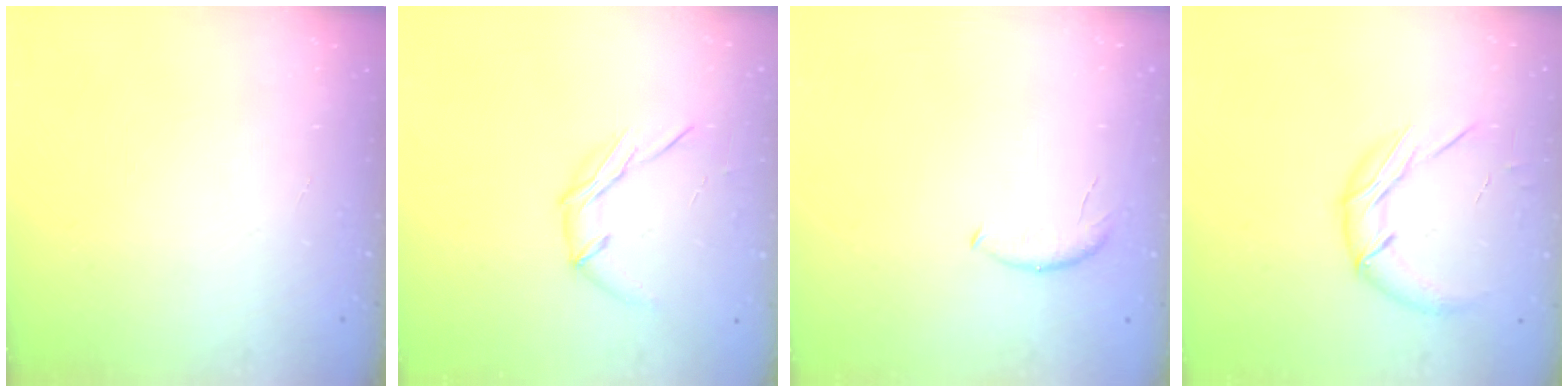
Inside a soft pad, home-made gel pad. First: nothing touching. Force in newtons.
{"total": 7.4, "press": 7.3, "slide": 0.8}
{"total": 5.4, "press": 5.4, "slide": 0.2}
{"total": 10.9, "press": 10.9, "slide": 0.7}